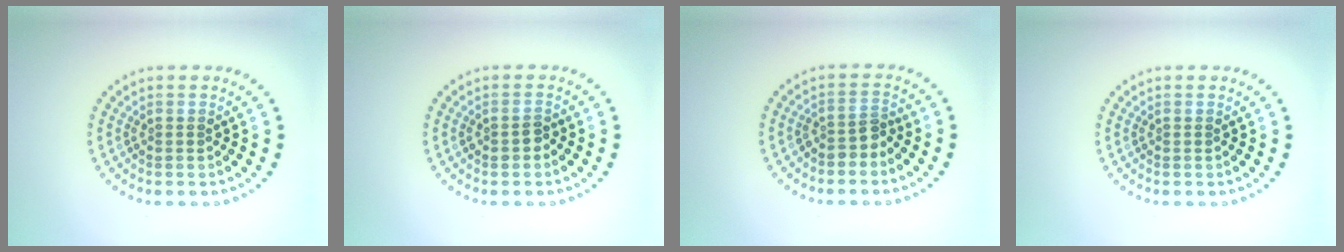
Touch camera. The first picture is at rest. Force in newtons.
{"total": 1.2, "press": 1.1, "slide": 0.4}
{"total": 1.8, "press": 1.3, "slide": 1.2}
{"total": 0.0}